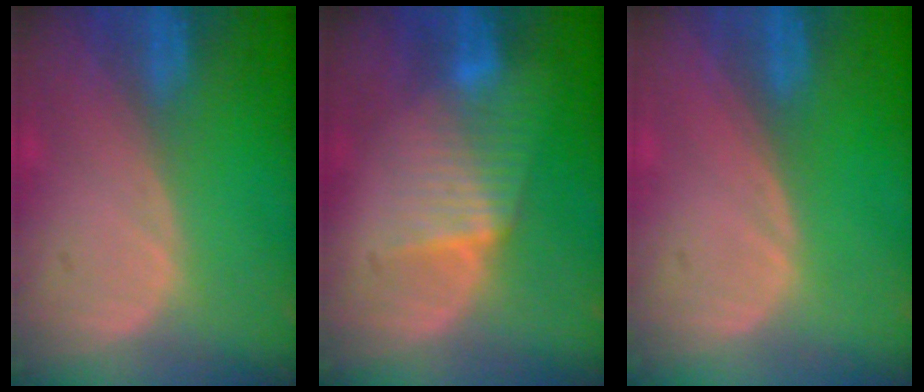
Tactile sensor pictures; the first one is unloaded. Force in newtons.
{"total": 6.4, "press": 5.9, "slide": 2.5}
{"total": 0.0}